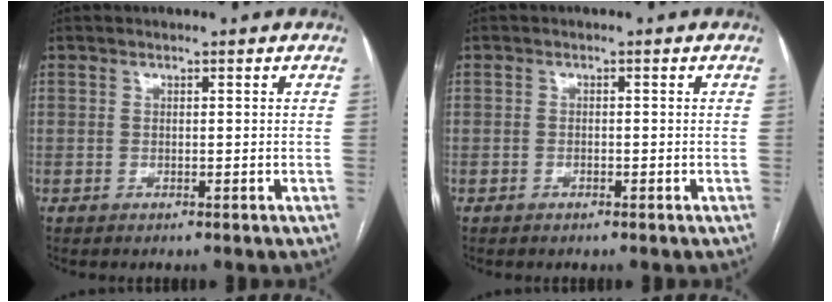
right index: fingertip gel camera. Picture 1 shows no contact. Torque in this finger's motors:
{"motor_torque": [-0.29, -0.13, -0.07, -0.01]}